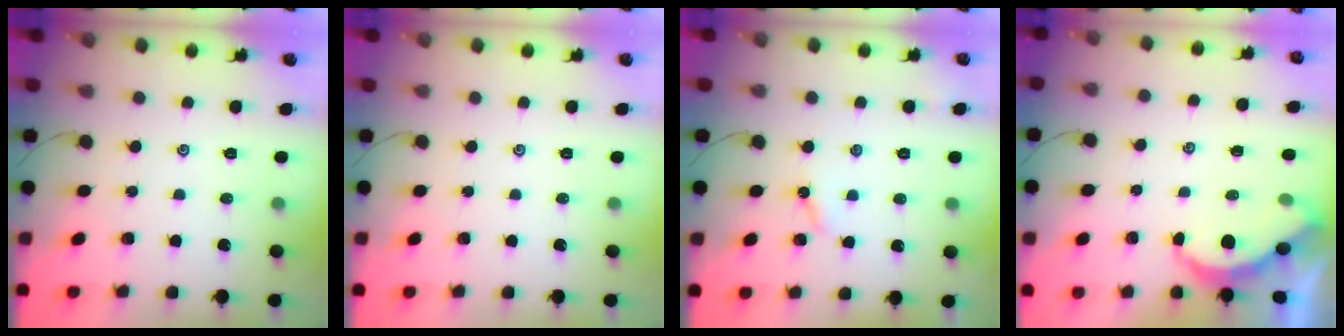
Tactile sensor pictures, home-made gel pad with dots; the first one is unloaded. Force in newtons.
{"total": 0.0}
{"total": 3.5, "press": 3.5, "slide": 0.2}
{"total": 3.2, "press": 3.2, "slide": 0.3}